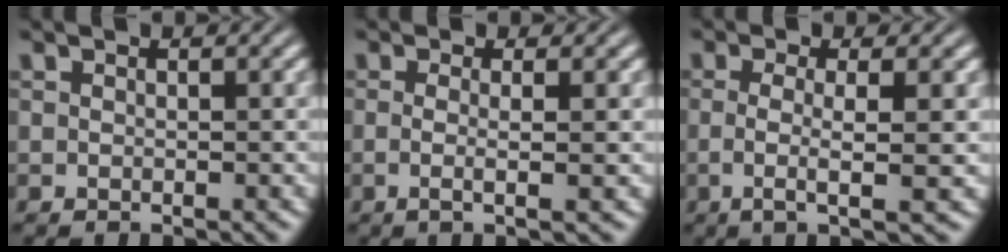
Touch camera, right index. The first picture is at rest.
{"total": 2.1, "force": [-0.4, -1.1, 1.8], "torque": [-0.040, -0.013, -0.002]}
{"total": 3.5, "force": [-0.3, -0.7, 3.5], "torque": [-0.060, -0.013, 0.002]}